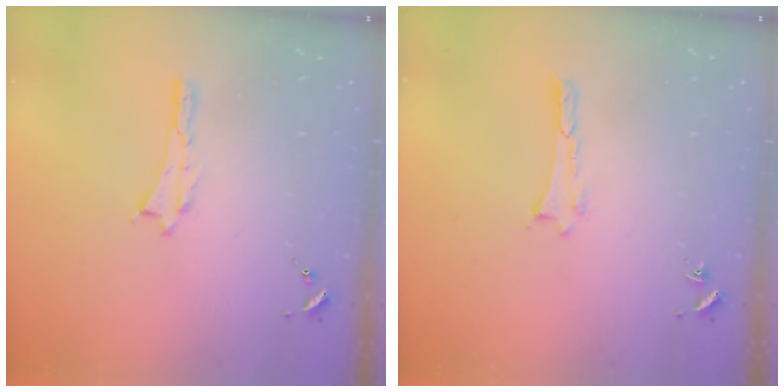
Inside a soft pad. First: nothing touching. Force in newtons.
{"total": 0.0}